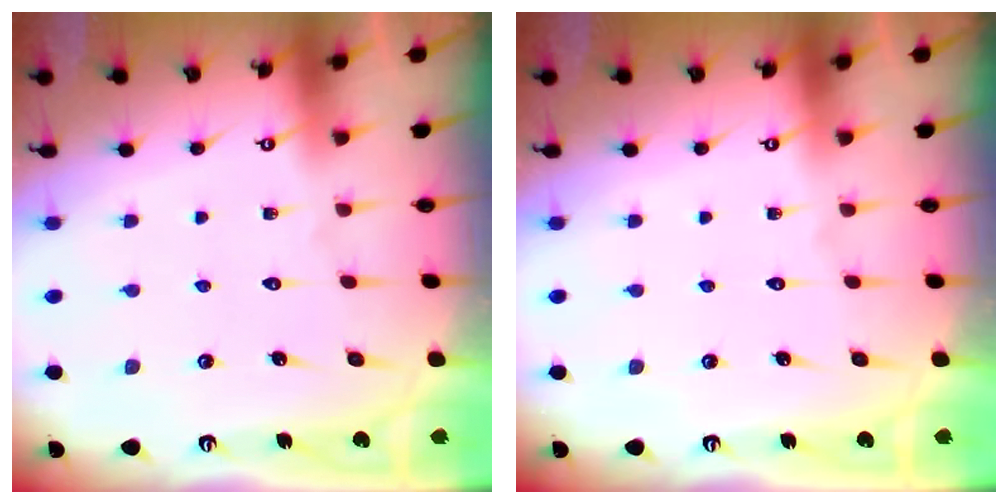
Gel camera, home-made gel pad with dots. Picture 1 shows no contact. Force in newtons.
{"total": 0.0}